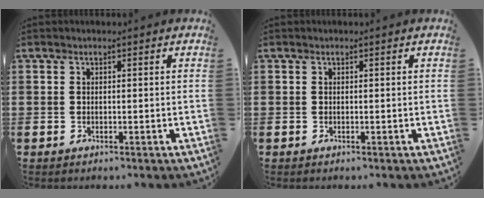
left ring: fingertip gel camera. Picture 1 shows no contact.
{"total": 0.0}